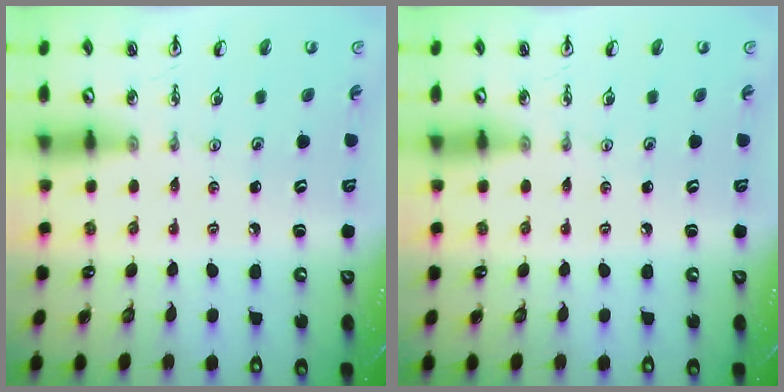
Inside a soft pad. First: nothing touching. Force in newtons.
{"total": 0.0}